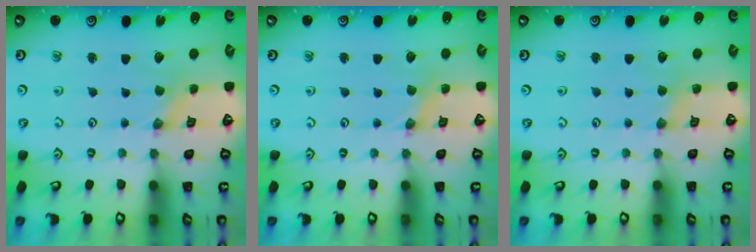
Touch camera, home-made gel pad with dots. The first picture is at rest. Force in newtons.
{"total": 1.5, "press": 1.5, "slide": 0.3}
{"total": 3.4, "press": 3.3, "slide": 0.4}